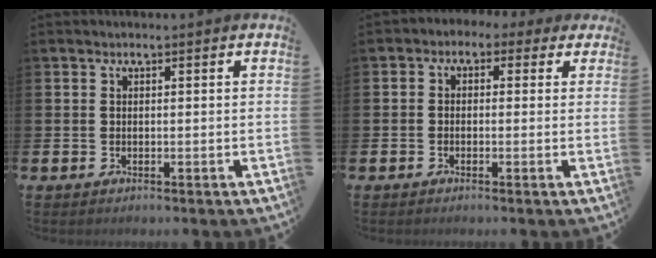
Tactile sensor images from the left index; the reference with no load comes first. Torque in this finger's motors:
{"motor_torque": [1.52, -0.60, 0.88, 0.05]}